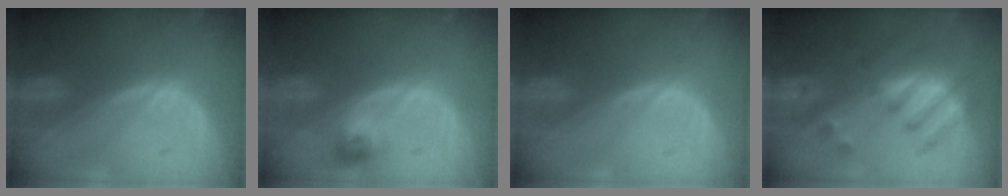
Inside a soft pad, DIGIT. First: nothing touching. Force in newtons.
{"total": 2.9, "press": 2.6, "slide": 1.2}
{"total": 0.0}
{"total": 8.0, "press": 7.0, "slide": 3.9}